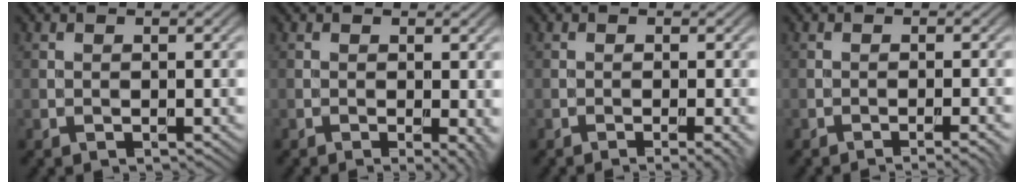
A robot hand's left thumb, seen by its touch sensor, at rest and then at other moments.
{"total": 2.6, "force": [-0.4, 0.5, 2.5], "torque": [-0.035, -0.006, -0.007]}
{"total": 2.5, "force": [-1.0, 0.4, 2.3], "torque": [-0.031, 0.003, -0.020]}
{"total": 2.8, "force": [-1.5, 0.4, 2.2], "torque": [-0.025, 0.006, -0.029]}